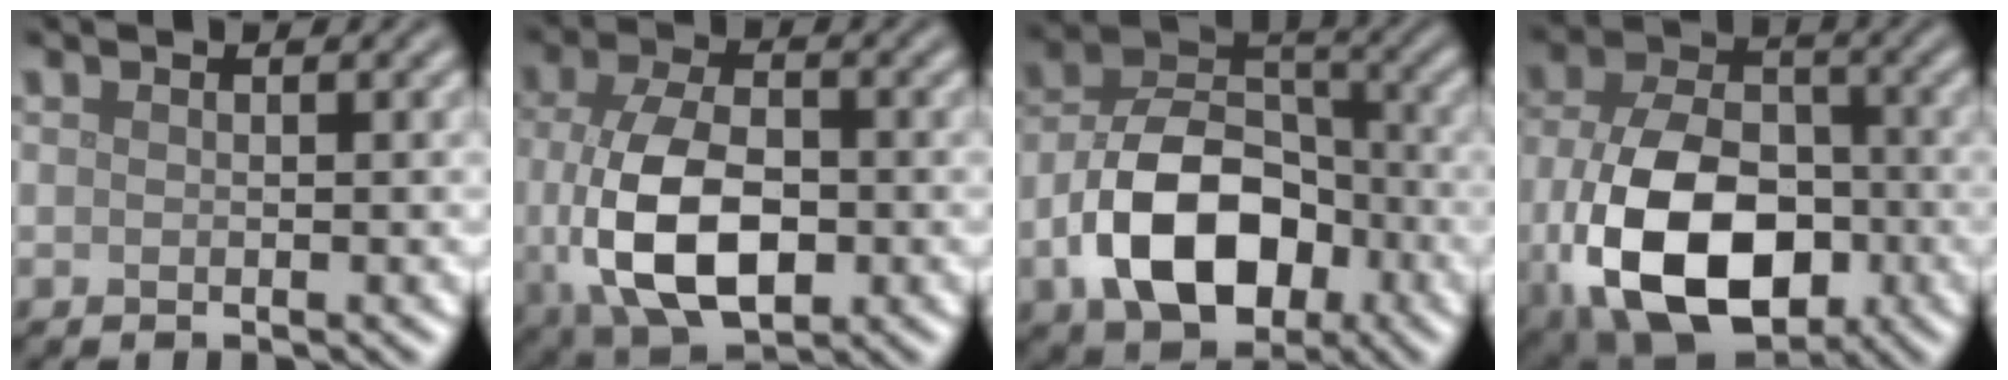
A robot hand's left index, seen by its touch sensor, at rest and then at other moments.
{"total": 9.6, "force": [-1.3, 5.6, 7.7], "torque": [-0.165, -0.019, -0.016]}
{"total": 10.1, "force": [-3.4, 6.6, 6.9], "torque": [-0.124, 0.005, -0.063]}
{"total": 13.5, "force": [-3.7, 8.6, 9.6], "torque": [-0.205, -0.041, -0.064]}